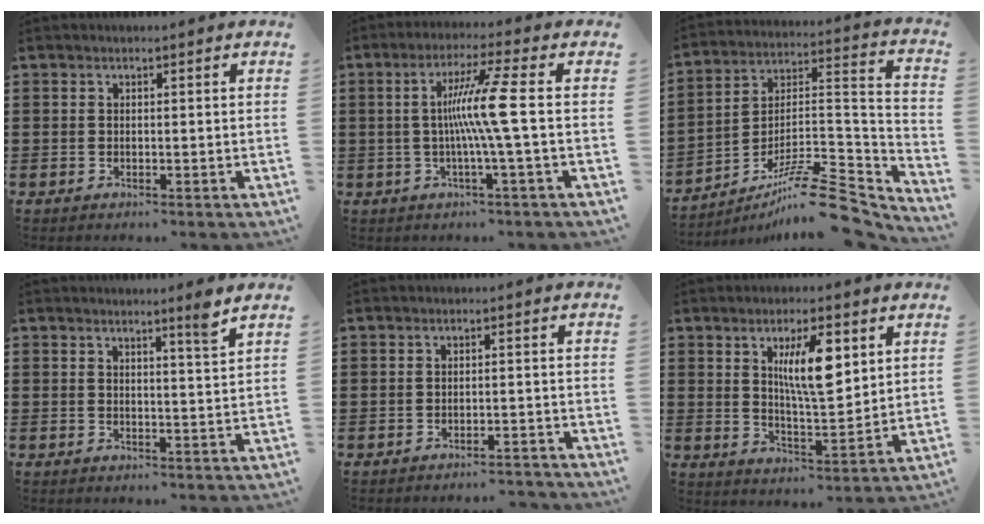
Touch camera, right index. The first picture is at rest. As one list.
[{"total": 8.7, "force": [-0.2, -1.1, 8.6], "torque": [-0.165, -0.007, -0.018]}, {"total": 12.1, "force": [-9.4, 2.7, 7.1], "torque": [-0.107, 0.027, -0.174]}, {"total": 3.2, "force": [2.4, -0.7, 2.0], "torque": [-0.035, -0.007, 0.039]}, {"total": 2.1, "force": [-2.0, -0.1, 0.3], "torque": [-0.009, -0.001, -0.043]}, {"total": 8.9, "force": [3.4, 2.8, 7.8], "torque": [-0.133, -0.001, 0.052]}]